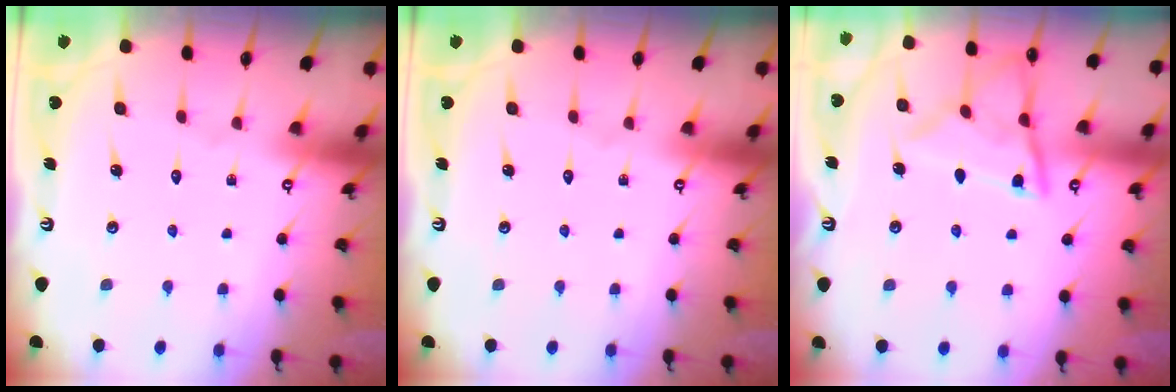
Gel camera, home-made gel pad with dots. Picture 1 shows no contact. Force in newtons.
{"total": 0.0}
{"total": 11.9, "press": 11.8, "slide": 1.1}